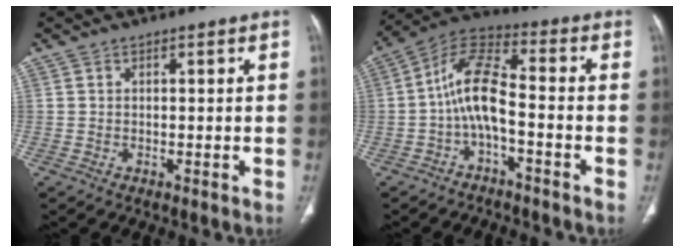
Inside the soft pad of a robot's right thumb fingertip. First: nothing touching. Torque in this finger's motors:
{"motor_torque": [1.85, 2.42, 1.48, -1.04, 0.15]}